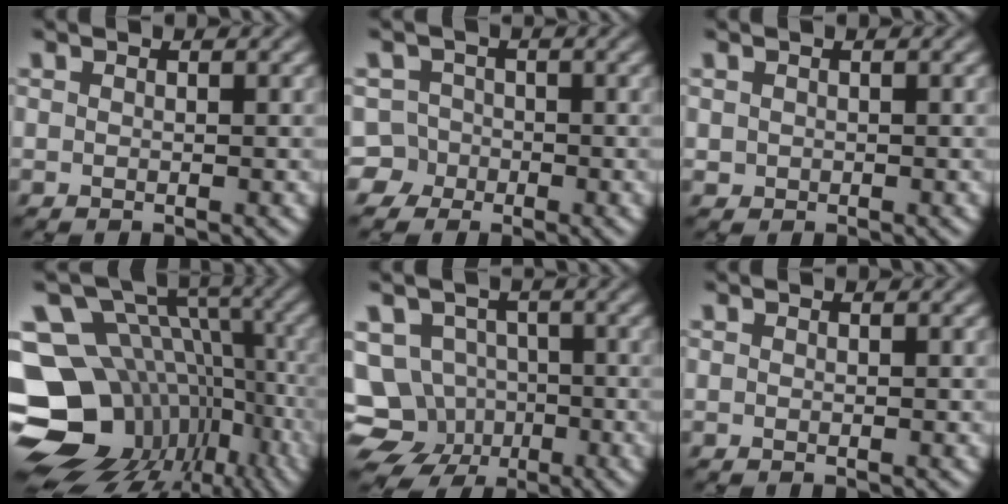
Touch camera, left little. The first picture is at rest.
{"total": 6.0, "force": [-3.2, 5.0, 0.8], "torque": [-0.005, 0.004, -0.078]}
{"total": 0.5, "force": [0.0, 0.5, 0.1], "torque": [0.002, -0.003, 0.005]}
{"total": 17.0, "force": [-4.3, 13.1, 9.9], "torque": [-0.195, 0.006, -0.027]}
{"total": 10.3, "force": [-4.4, 8.6, 3.4], "torque": [-0.045, -0.004, -0.086]}
{"total": 0.0}